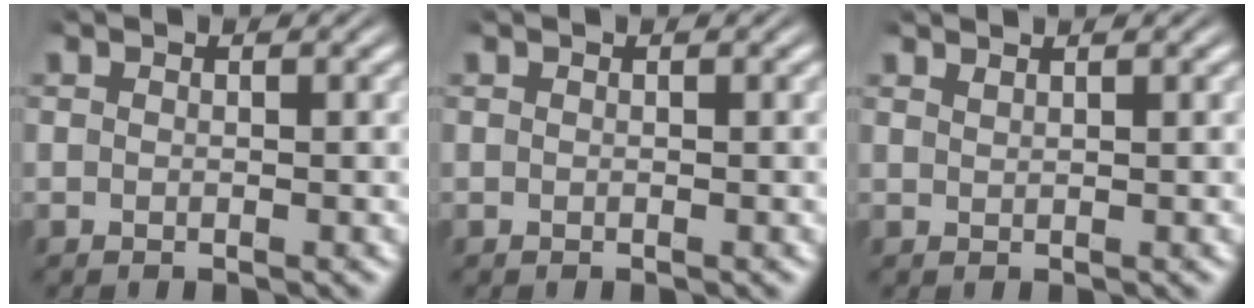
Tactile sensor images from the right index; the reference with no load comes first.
{"total": 0.0}
{"total": 1.3, "force": [1.0, -0.9, -0.1], "torque": [0.008, -0.001, 0.023]}